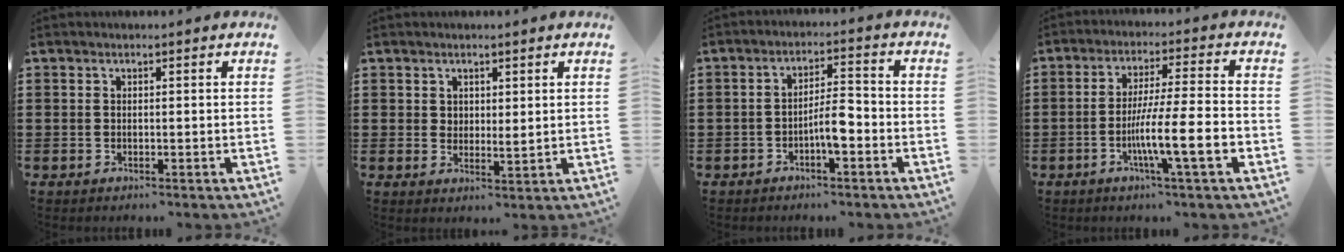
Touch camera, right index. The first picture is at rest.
{"total": 1.7, "force": [1.1, 0.9, 1.0], "torque": [-0.013, -0.002, 0.020]}
{"total": 5.2, "force": [-2.0, 1.4, 4.6], "torque": [-0.086, 0.008, -0.040]}
{"total": 10.2, "force": [-3.4, 0.9, 9.5], "torque": [-0.169, -0.007, -0.062]}